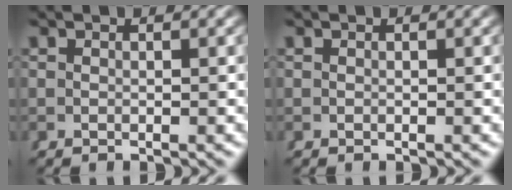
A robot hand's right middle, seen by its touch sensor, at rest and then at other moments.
{"total": 0.0}